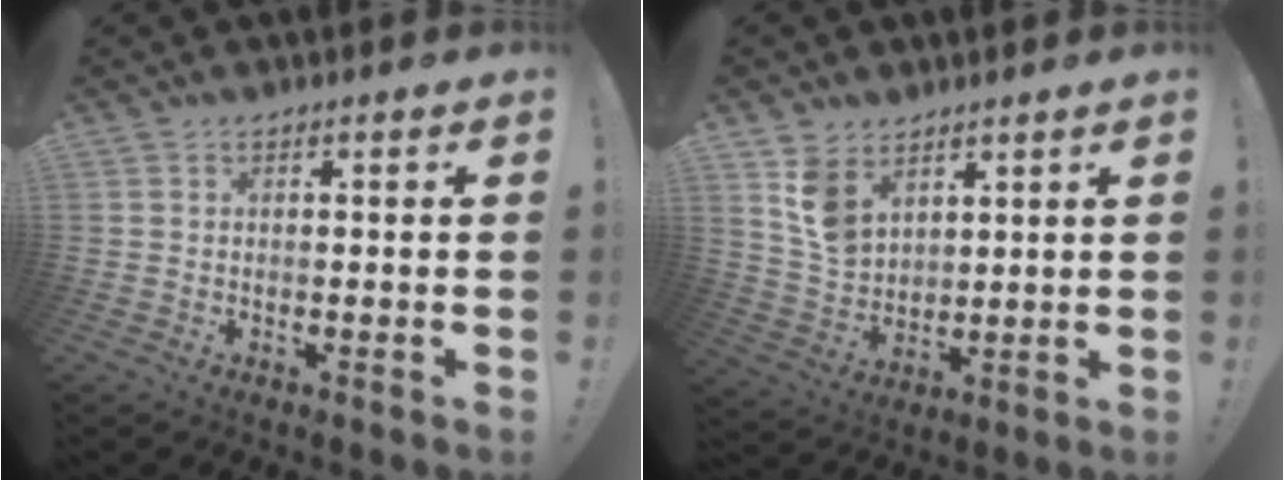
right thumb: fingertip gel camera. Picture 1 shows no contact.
{"total": 9.4, "force": [5.6, 6.5, 3.8], "torque": [-0.060, -0.032, 0.114]}